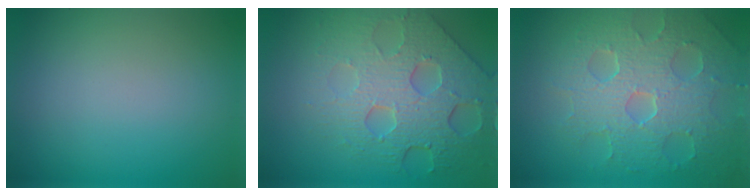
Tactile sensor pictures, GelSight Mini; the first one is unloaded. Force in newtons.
{"total": 7.9, "press": 5.6, "slide": 5.6}
{"total": 8.1, "press": 5.7, "slide": 5.7}